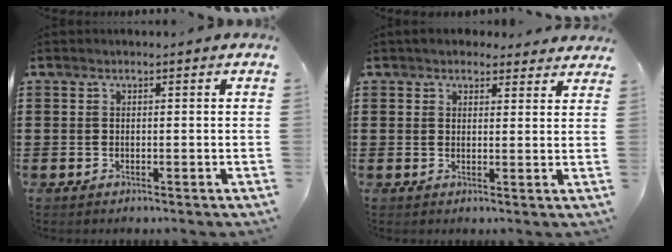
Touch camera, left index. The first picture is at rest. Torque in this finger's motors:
{"motor_torque": [2.14, 0.00, 0.32, 0.02]}